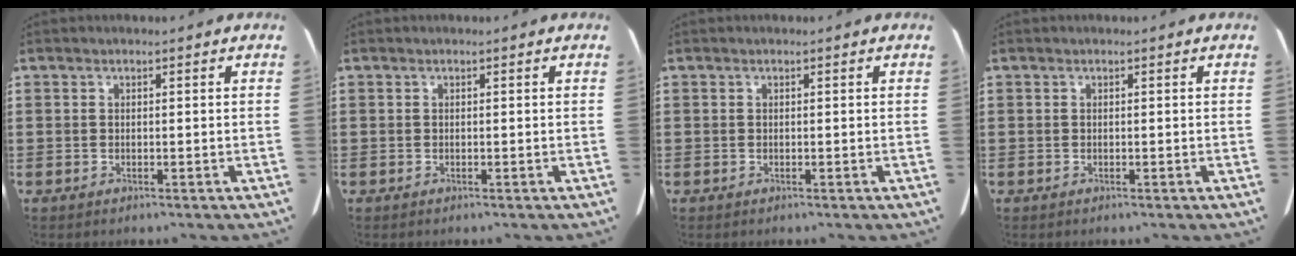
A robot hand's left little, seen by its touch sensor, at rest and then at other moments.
{"total": 0.0}
{"total": 0.0}
{"total": 0.0}